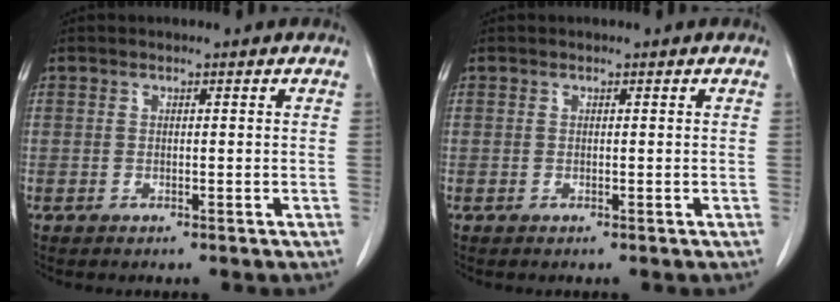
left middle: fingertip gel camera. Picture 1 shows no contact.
{"total": 0.0}